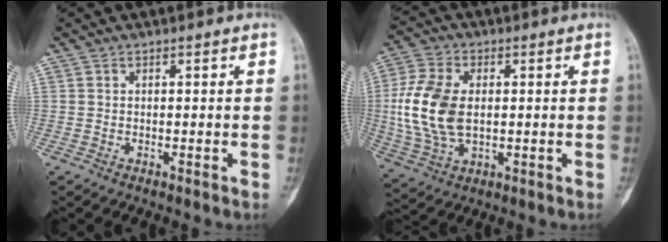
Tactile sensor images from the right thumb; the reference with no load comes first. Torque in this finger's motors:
{"motor_torque": [1.62, 1.39, 0.80, -0.89, 0.28]}